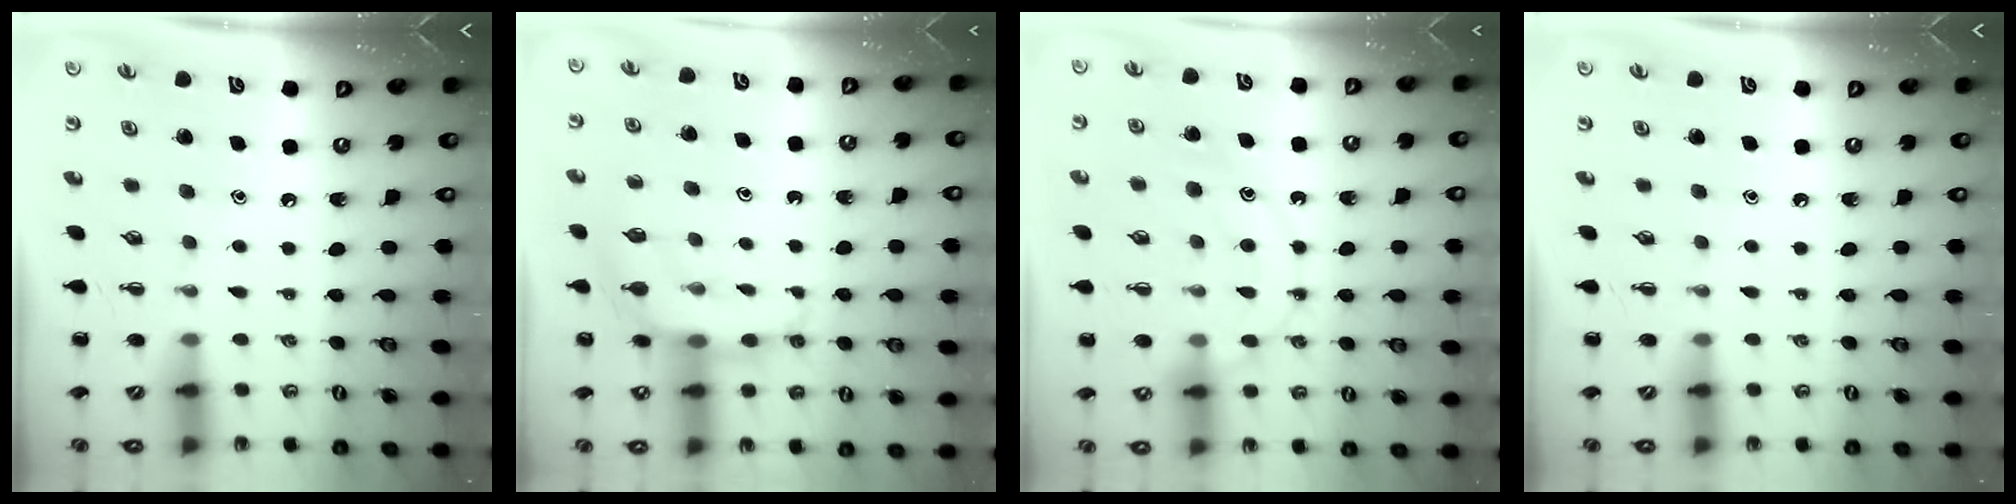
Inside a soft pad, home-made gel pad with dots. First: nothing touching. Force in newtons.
{"total": 9.0, "press": 8.9, "slide": 1.3}
{"total": 13.4, "press": 13.3, "slide": 0.9}
{"total": 0.0}